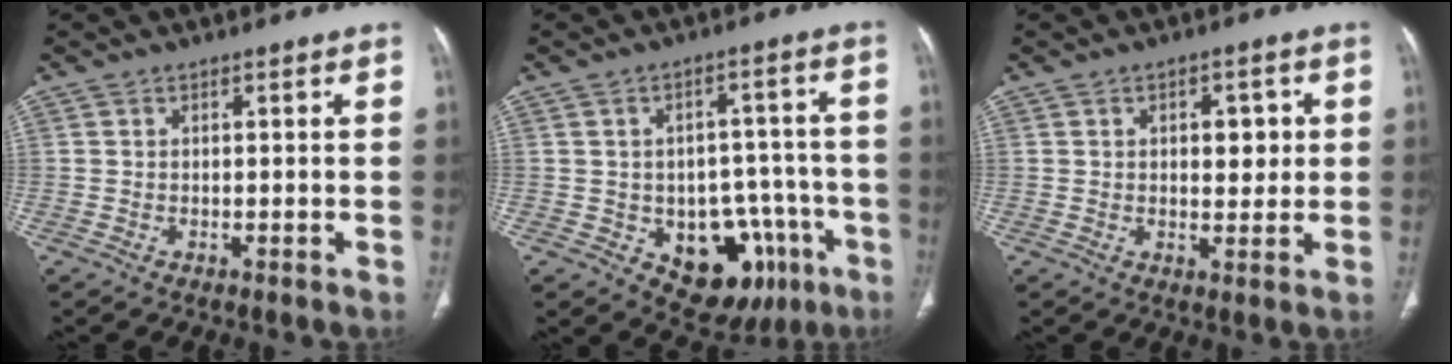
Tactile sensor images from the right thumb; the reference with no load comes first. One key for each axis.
{"total": 14.8, "fx": -6.0, "fy": 9.6, "fz": 9.5, "tx": -0.076, "ty": 0.039, "tz": -0.067}
{"total": 5.5, "fx": 1.1, "fy": 3.1, "fz": 4.3, "tx": -0.038, "ty": -0.003, "tz": 0.016}